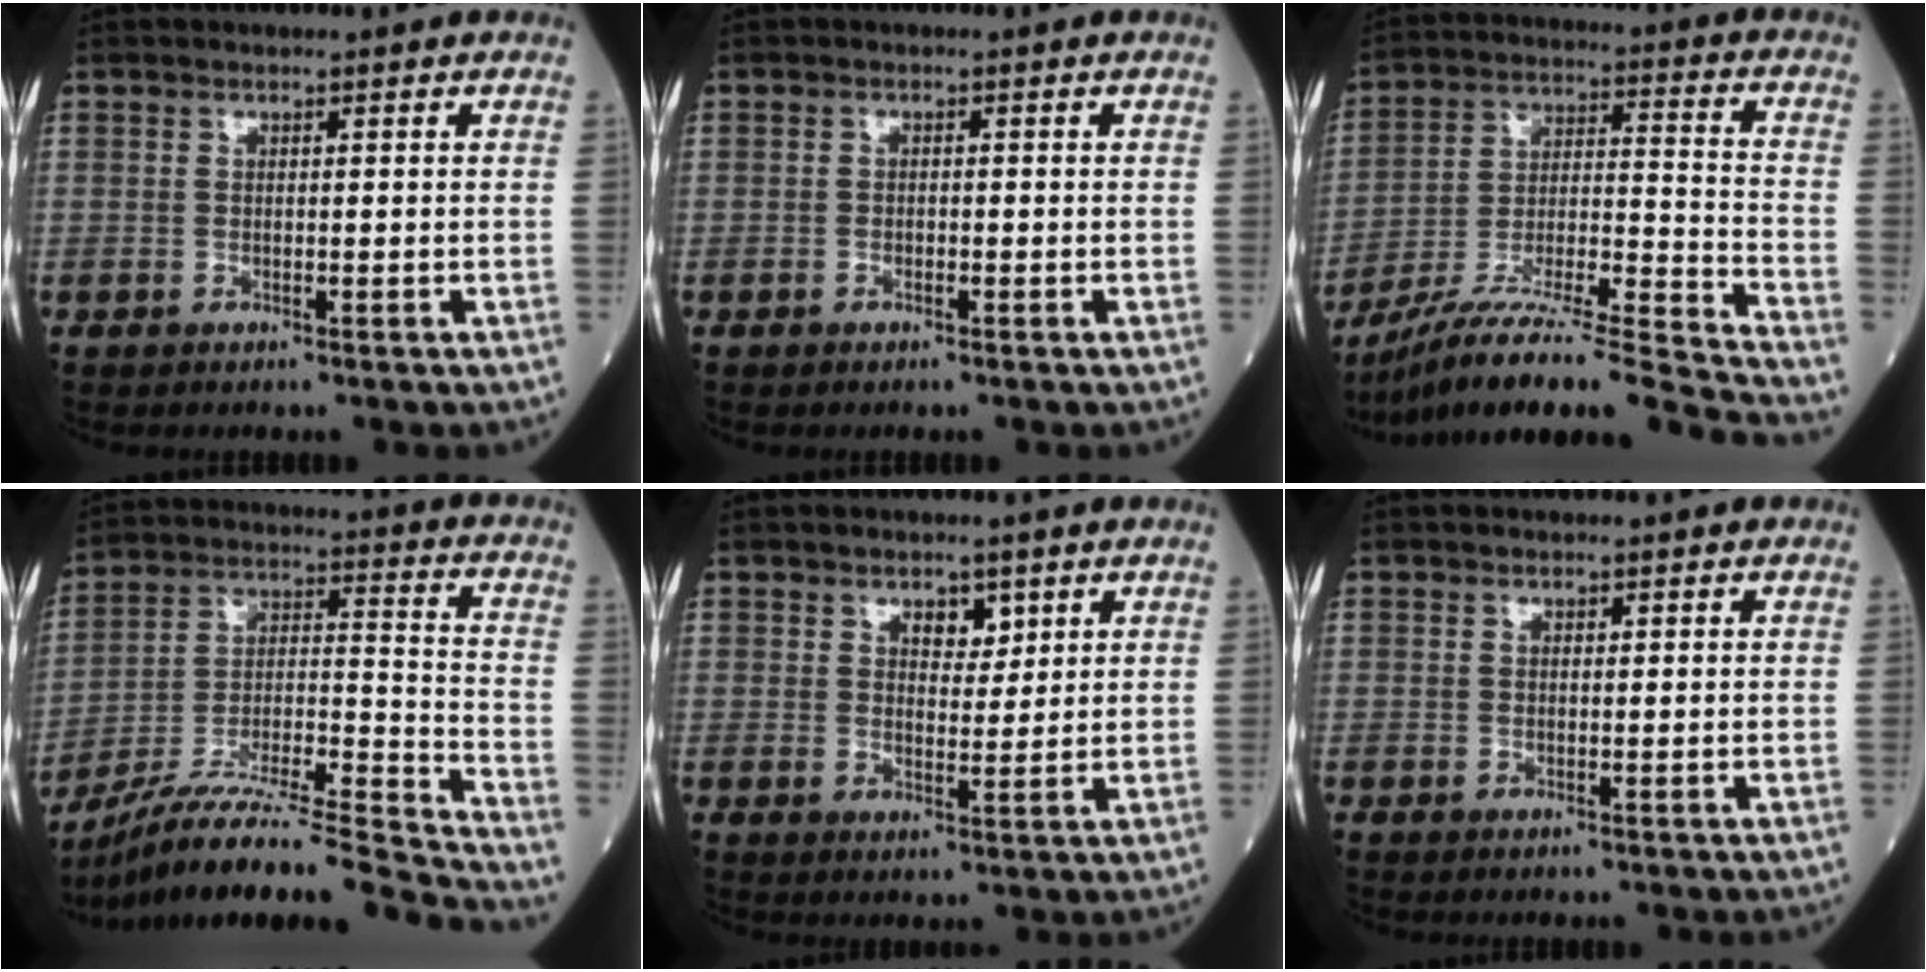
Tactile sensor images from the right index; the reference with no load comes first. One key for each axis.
{"total": 0.6, "fx": -0.3, "fy": 0.3, "fz": 0.4, "tx": -0.010, "ty": 0.002, "tz": -0.004}
{"total": 22.9, "fx": -20.3, "fy": -1.8, "fz": 10.5, "tx": -0.156, "ty": -0.012, "tz": -0.334}
{"total": 22.7, "fx": -20.2, "fy": -1.6, "fz": 10.2, "tx": -0.162, "ty": -0.014, "tz": -0.341}
{"total": 3.4, "fx": 2.0, "fy": 1.8, "fz": 2.1, "tx": -0.028, "ty": -0.001, "tz": 0.033}
{"total": 0.8, "fx": 0.6, "fy": 0.4, "fz": 0.4, "tx": -0.004, "ty": -0.004, "tz": 0.009}